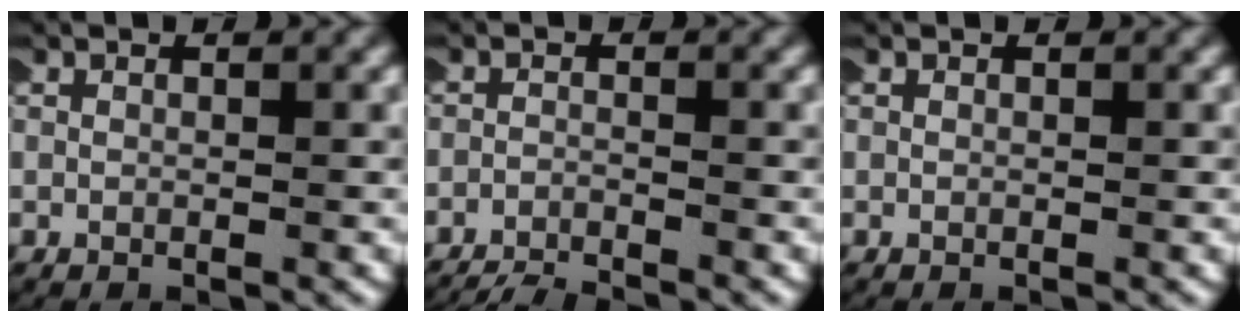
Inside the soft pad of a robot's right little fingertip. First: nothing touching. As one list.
[{"total": 4.9, "force": [-4.8, 0.9, 0.5], "torque": [-0.015, -0.019, -0.072]}, {"total": 0.0}]